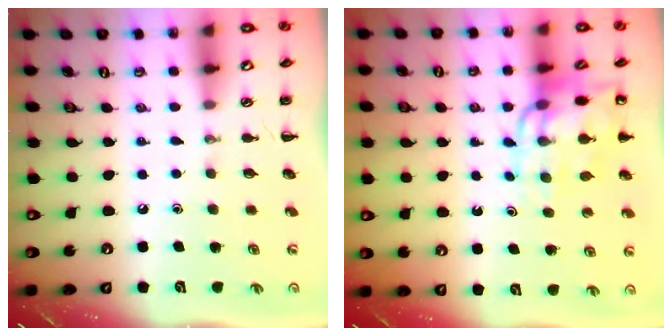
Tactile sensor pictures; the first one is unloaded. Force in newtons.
{"total": 12.5, "press": 12.2, "slide": 2.5}